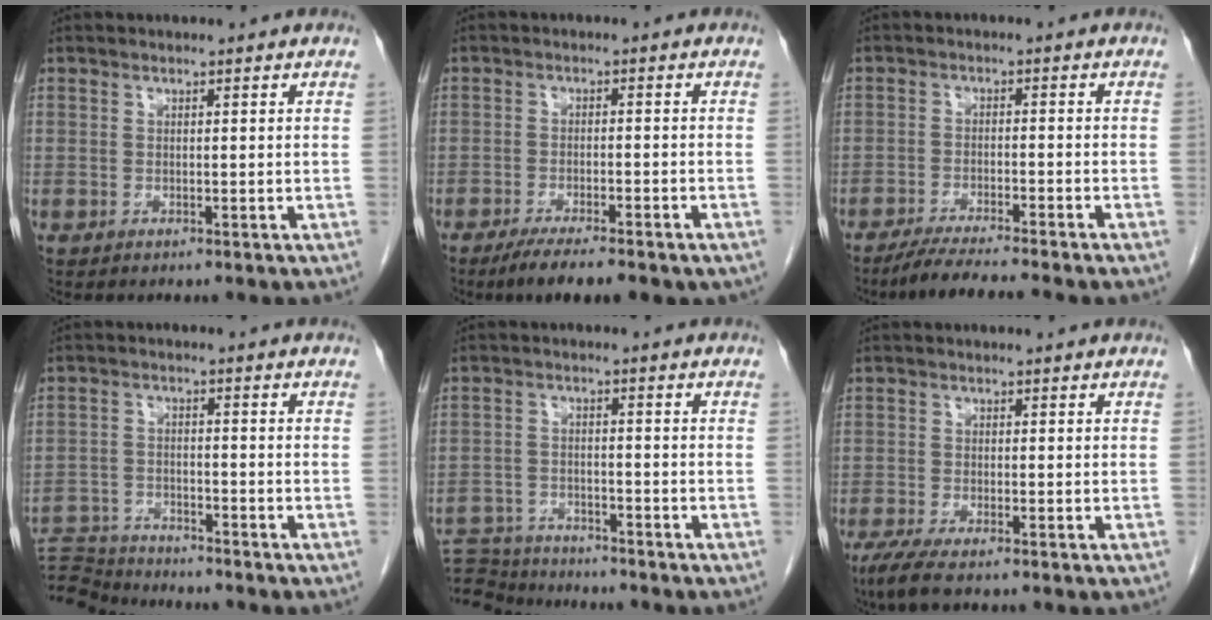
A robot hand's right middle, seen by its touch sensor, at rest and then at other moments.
{"total": 9.0, "force": [-6.6, 1.8, 5.8], "torque": [-0.080, -0.015, -0.094]}
{"total": 7.5, "force": [-6.3, -1.0, 3.9], "torque": [-0.053, -0.024, -0.105]}
{"total": 8.6, "force": [-8.6, 0.0, 0.5], "torque": [-0.007, 0.002, -0.151]}
{"total": 10.1, "force": [-9.9, 1.7, 1.4], "torque": [-0.027, 0.006, -0.159]}
{"total": 3.8, "force": [-2.8, 0.3, 2.6], "torque": [-0.055, -0.012, -0.054]}